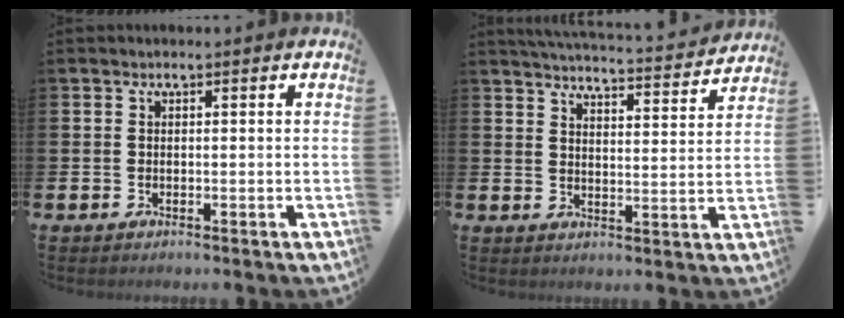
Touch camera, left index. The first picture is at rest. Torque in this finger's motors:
{"motor_torque": [0.59, -0.78, 0.14, 0.01]}